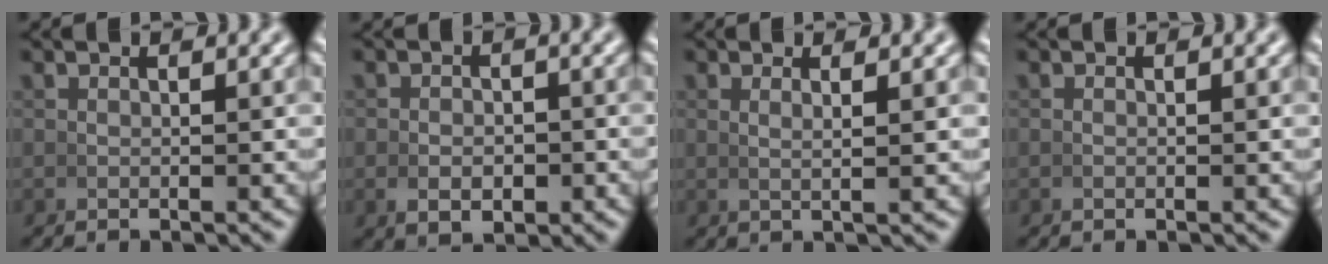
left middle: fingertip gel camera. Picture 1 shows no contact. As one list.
[{"total": 2.4, "force": [-0.8, 1.5, 1.7], "torque": [-0.027, -0.007, -0.007]}, {"total": 1.5, "force": [0.7, -0.4, 1.3], "torque": [-0.023, -0.004, 0.017]}, {"total": 0.0}]